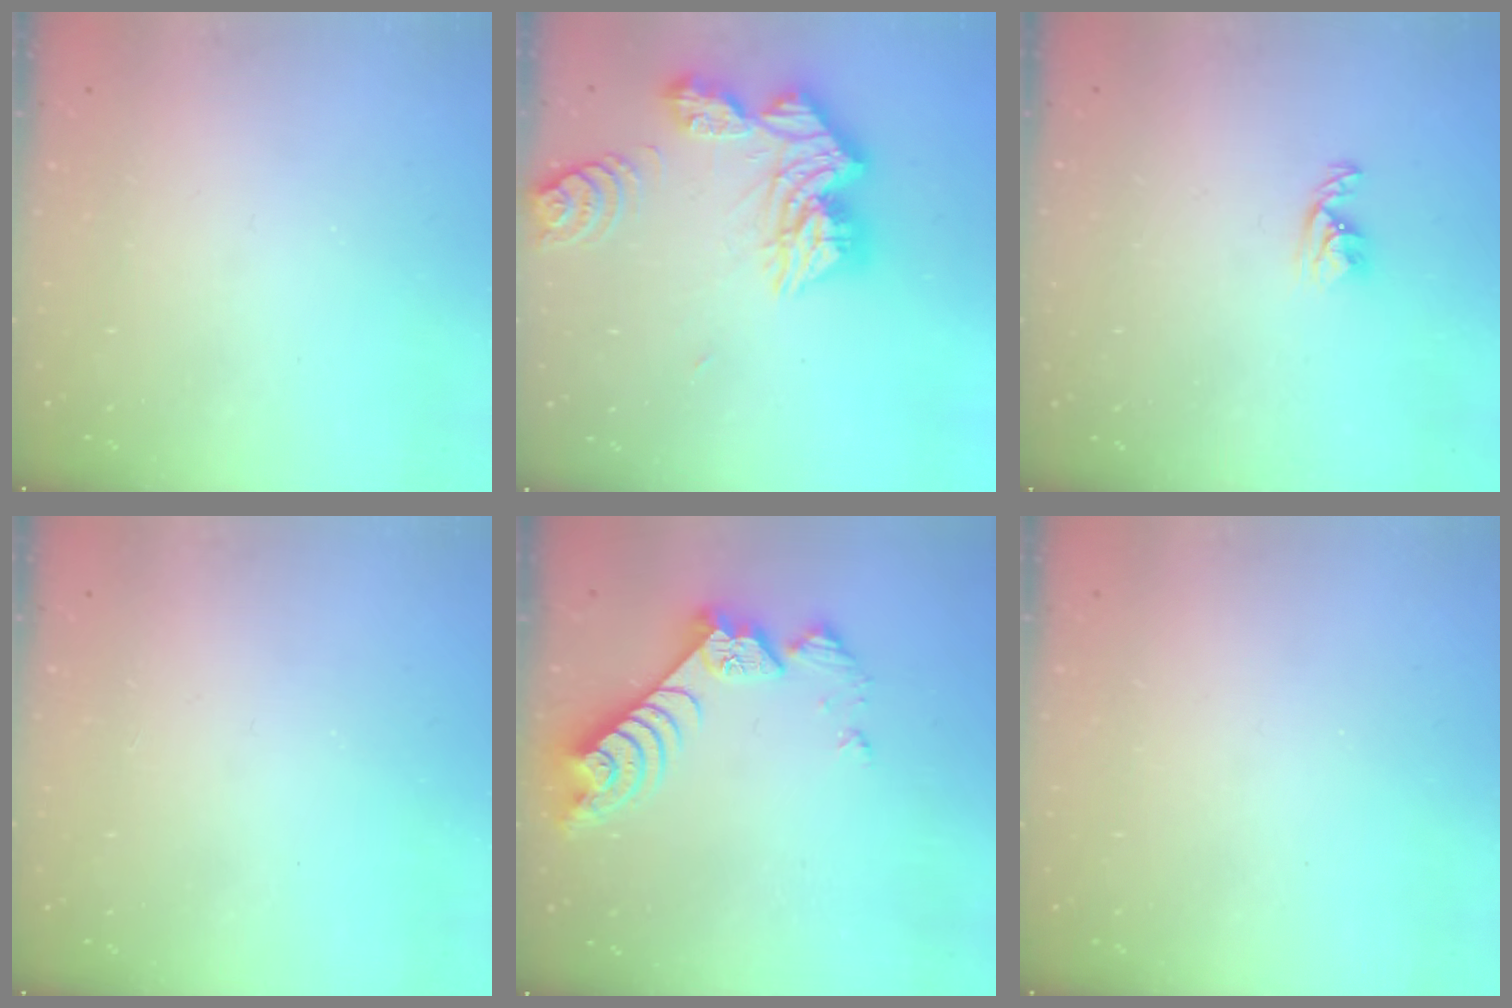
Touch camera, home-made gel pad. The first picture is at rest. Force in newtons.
{"total": 19.6, "press": 19.5, "slide": 1.9}
{"total": 4.3, "press": 4.2, "slide": 0.8}
{"total": 1.7, "press": 1.7, "slide": 0.2}
{"total": 8.0, "press": 8.0, "slide": 0.8}
{"total": 0.0}